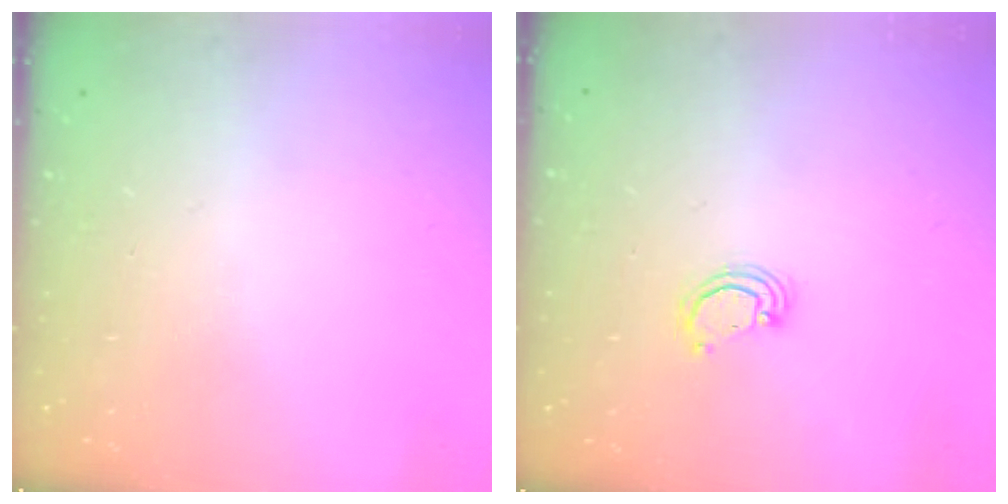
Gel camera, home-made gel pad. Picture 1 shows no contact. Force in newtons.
{"total": 2.0, "press": 2.0, "slide": 0.2}